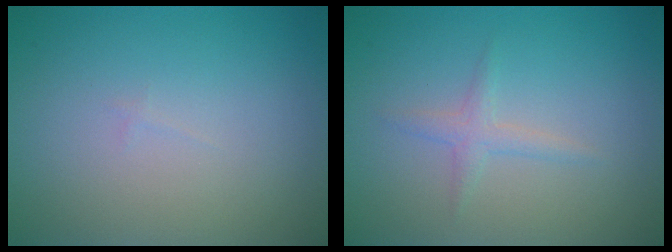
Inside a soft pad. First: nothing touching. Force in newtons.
{"total": 1.3, "press": 1.3, "slide": 0.0}